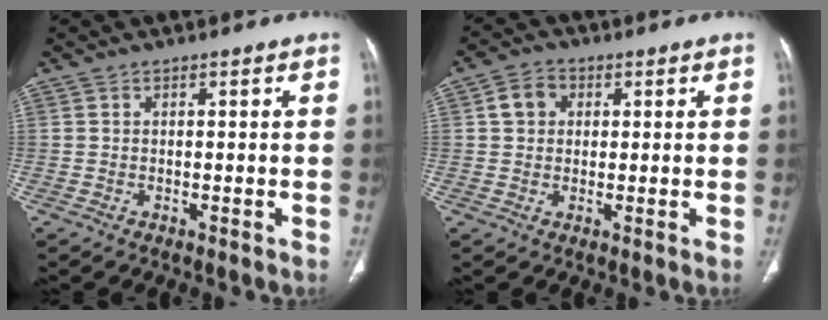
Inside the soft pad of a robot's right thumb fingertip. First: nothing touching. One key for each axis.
{"total": 4.5, "fx": 1.1, "fy": 3.8, "fz": 2.3, "tx": -0.027, "ty": 0.007, "tz": 0.016}